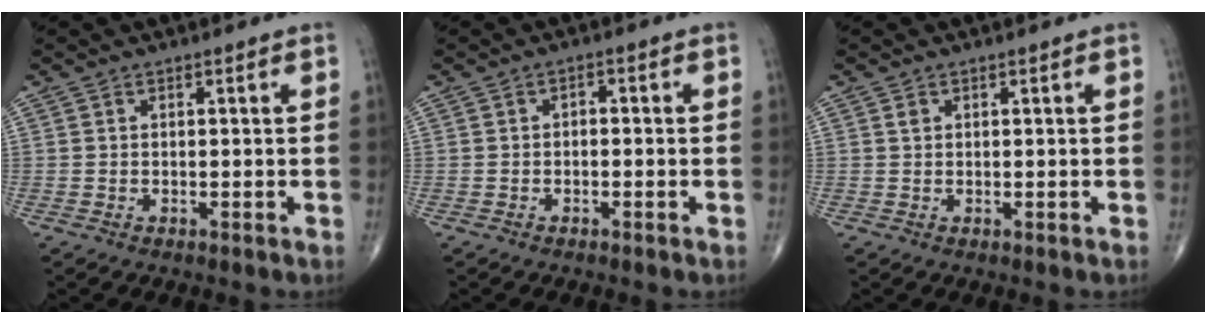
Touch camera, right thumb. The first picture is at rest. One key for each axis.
{"total": 1.4, "fx": -0.3, "fy": 0.9, "fz": 1.0, "tx": -0.008, "ty": 0.010, "tz": -0.009}
{"total": 0.7, "fx": 0.3, "fy": 0.6, "fz": 0.3, "tx": -0.004, "ty": -0.001, "tz": 0.007}